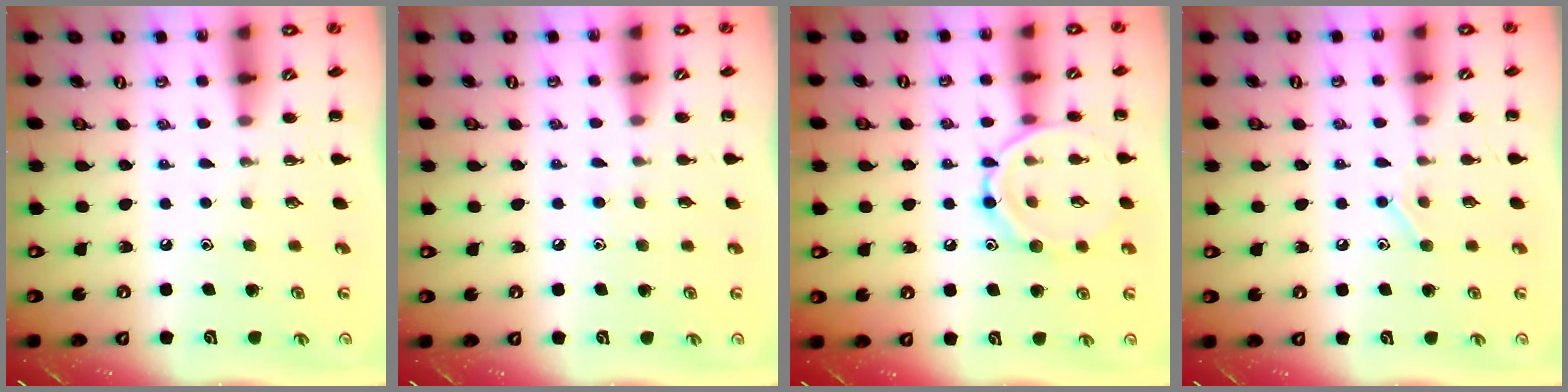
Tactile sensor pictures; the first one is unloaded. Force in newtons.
{"total": 4.5, "press": 4.1, "slide": 1.8}
{"total": 12.2, "press": 12.2, "slide": 0.5}
{"total": 7.8, "press": 7.6, "slide": 1.7}